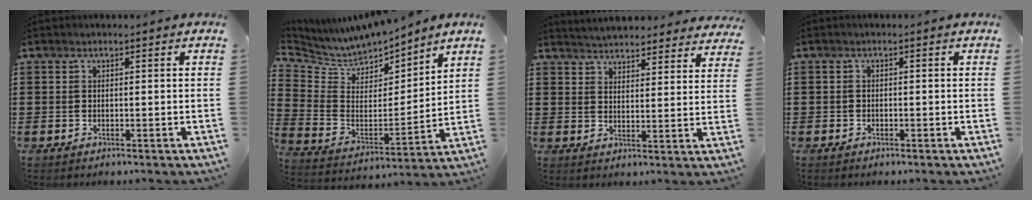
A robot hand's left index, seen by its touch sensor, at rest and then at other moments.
{"total": 6.8, "force": [6.5, 2.0, 0.4], "torque": [-0.051, -0.048, 0.113]}
{"total": 4.2, "force": [4.2, 0.1, 0.2], "torque": [-0.022, -0.021, 0.075]}
{"total": 0.8, "force": [-0.6, 0.5, 0.1], "torque": [-0.005, 0.001, -0.013]}